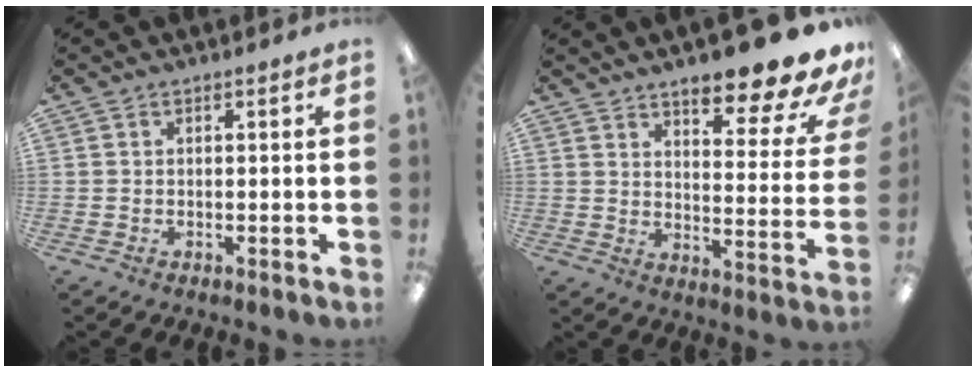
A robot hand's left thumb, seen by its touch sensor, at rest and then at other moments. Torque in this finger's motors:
{"motor_torque": [0.51, 0.59, 1.16, -1.61, 0.08]}